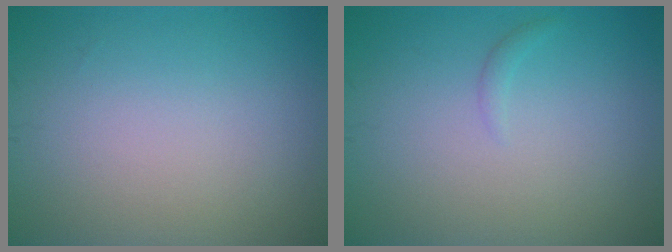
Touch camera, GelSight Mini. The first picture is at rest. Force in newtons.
{"total": 0.6, "press": 0.6, "slide": 0.1}